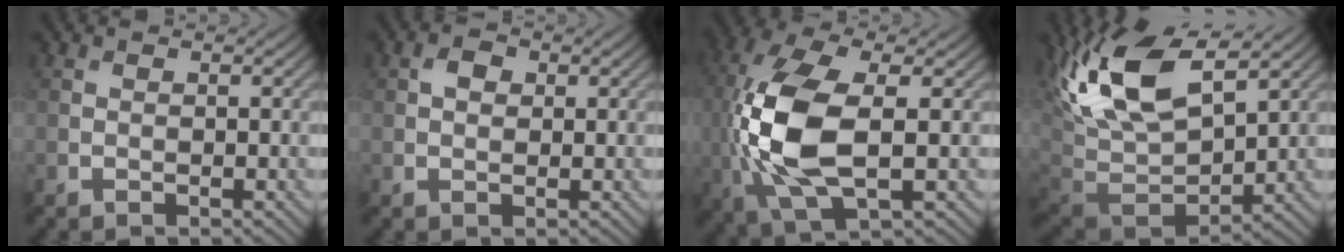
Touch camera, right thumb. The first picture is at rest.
{"total": 1.8, "force": [0.4, 1.3, 1.1], "torque": [-0.022, 0.003, 0.003]}
{"total": 12.7, "force": [-0.7, 5.9, 11.2], "torque": [-0.278, 0.000, -0.012]}
{"total": 15.4, "force": [6.7, 7.4, 11.8], "torque": [-0.274, 0.013, 0.127]}